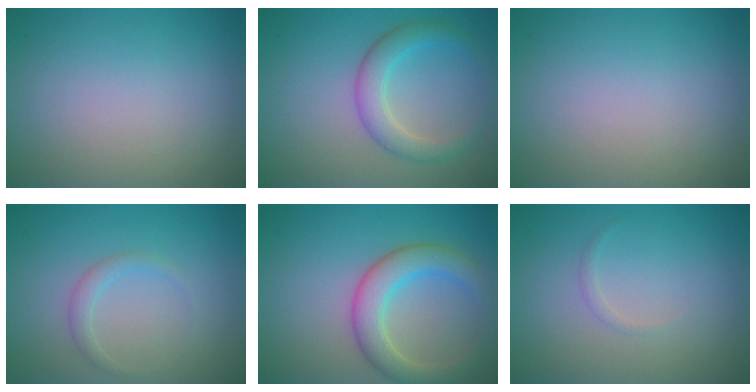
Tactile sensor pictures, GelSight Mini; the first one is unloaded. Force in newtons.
{"total": 3.4, "press": 3.4, "slide": 0.1}
{"total": 0.0}
{"total": 1.2, "press": 1.2, "slide": 0.1}
{"total": 4.7, "press": 4.7, "slide": 0.5}
{"total": 0.5, "press": 0.5, "slide": 0.0}